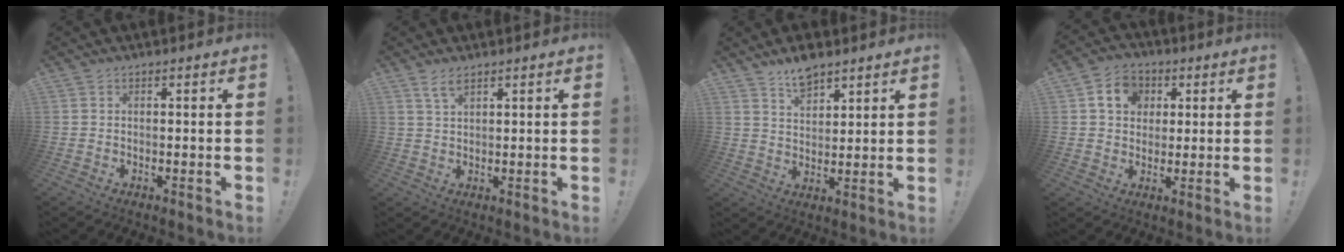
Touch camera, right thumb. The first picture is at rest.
{"total": 3.6, "force": [2.5, 1.2, 2.3], "torque": [-0.035, -0.012, 0.043]}
{"total": 7.9, "force": [6.4, 3.3, 3.2], "torque": [-0.041, -0.038, 0.117]}
{"total": 9.8, "force": [3.0, 8.2, 4.3], "torque": [-0.064, 0.000, 0.061]}